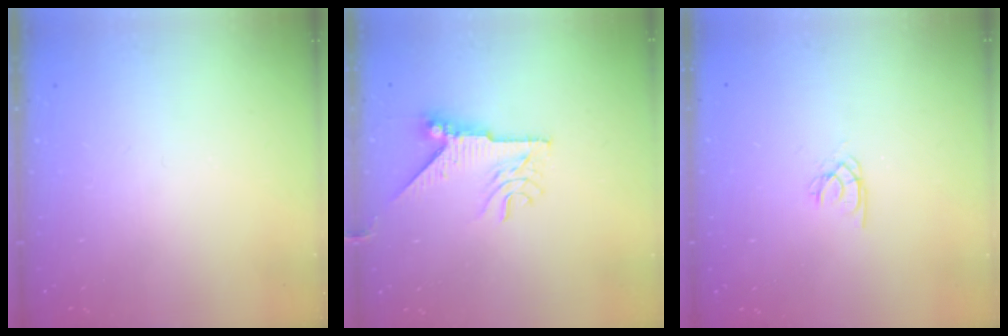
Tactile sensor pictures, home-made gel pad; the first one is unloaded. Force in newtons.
{"total": 9.4, "press": 9.3, "slide": 1.3}
{"total": 1.9, "press": 1.9, "slide": 0.2}